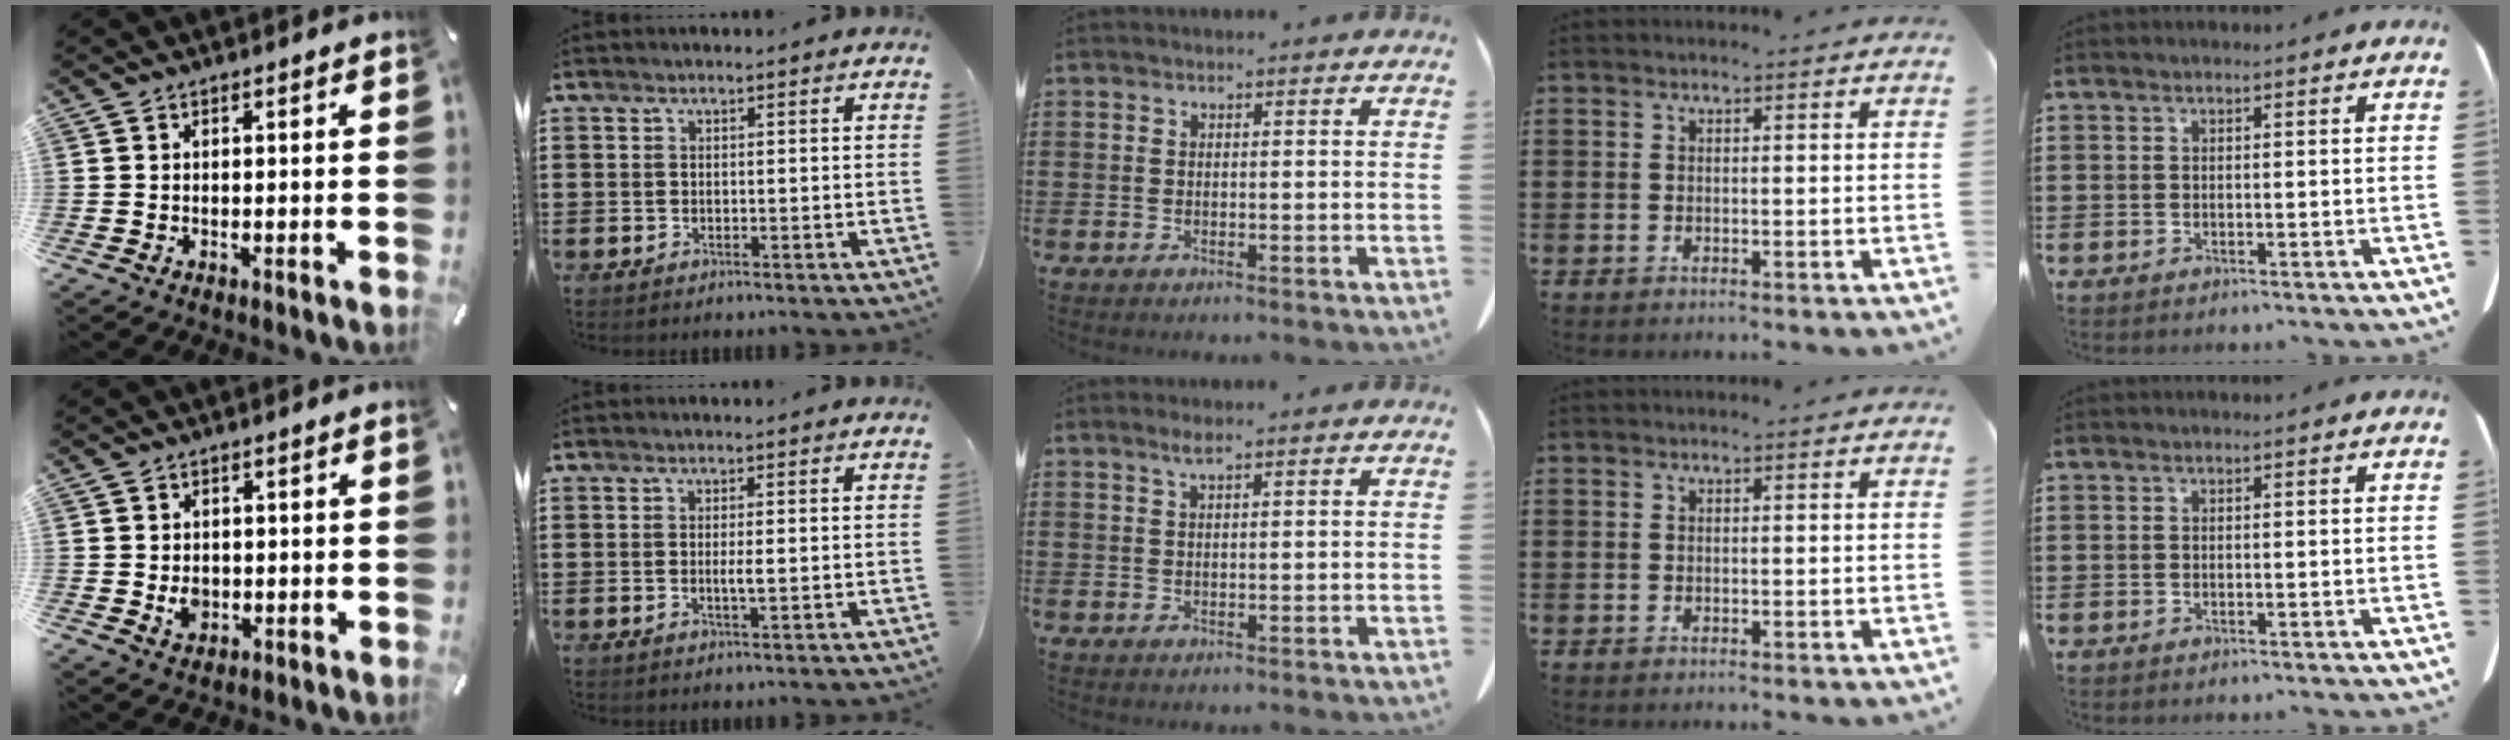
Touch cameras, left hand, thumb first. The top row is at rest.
{"thumb": {"total": 3.1, "force": [-0.2, 2.7, 1.6], "torque": [-0.014, -0.003, -0.003]}, "index": {"total": 1.7, "force": [0.0, 0.1, 1.7], "torque": [-0.032, -0.005, -0.001]}, "middle": {"total": 1.5, "force": [1.0, 0.0, 1.1], "torque": [-0.023, 0.001, 0.017]}}